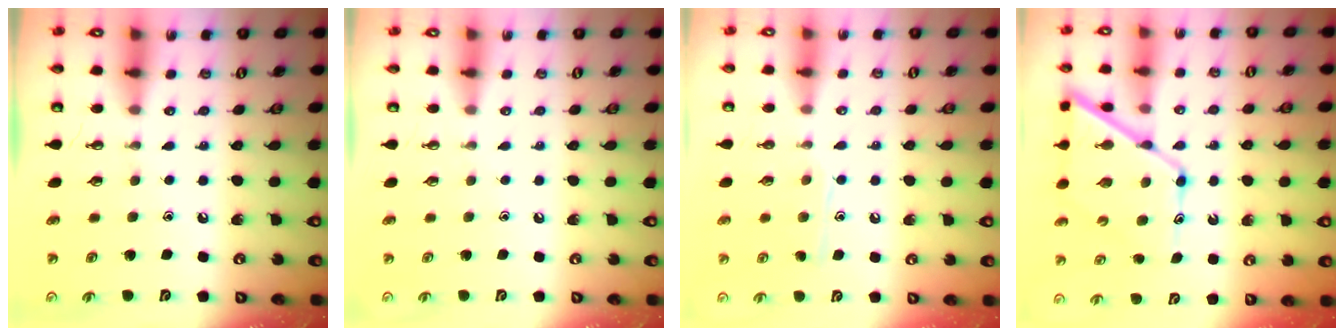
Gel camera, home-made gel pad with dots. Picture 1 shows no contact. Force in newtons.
{"total": 0.0}
{"total": 6.9, "press": 6.9, "slide": 0.2}
{"total": 13.6, "press": 13.6, "slide": 1.1}